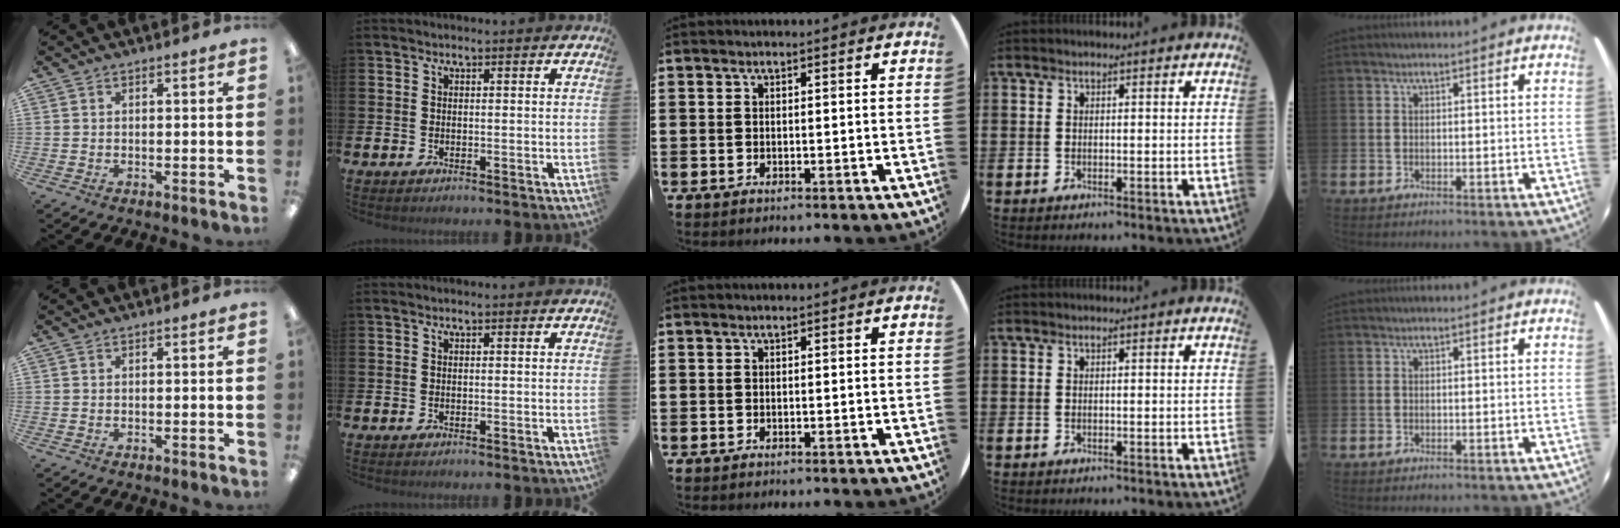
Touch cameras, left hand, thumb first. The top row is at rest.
{}